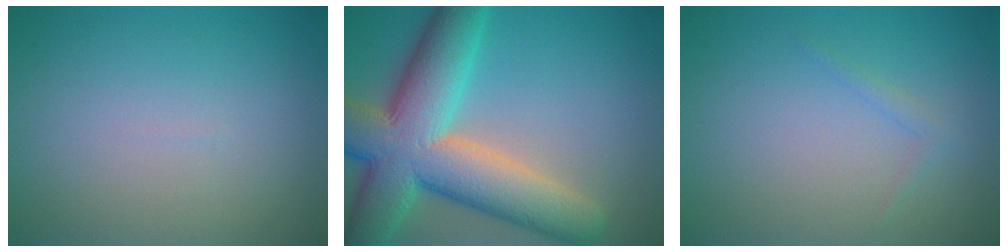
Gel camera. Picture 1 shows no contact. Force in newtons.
{"total": 12.8, "press": 12.8, "slide": 0.7}
{"total": 0.8, "press": 0.8, "slide": 0.0}